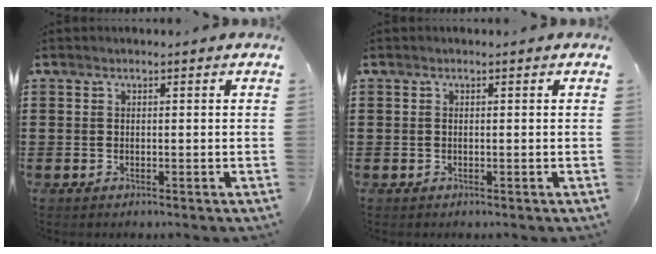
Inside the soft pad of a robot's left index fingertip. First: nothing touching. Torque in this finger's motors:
{"motor_torque": [0.06, 0.41, 0.06, 0.01]}